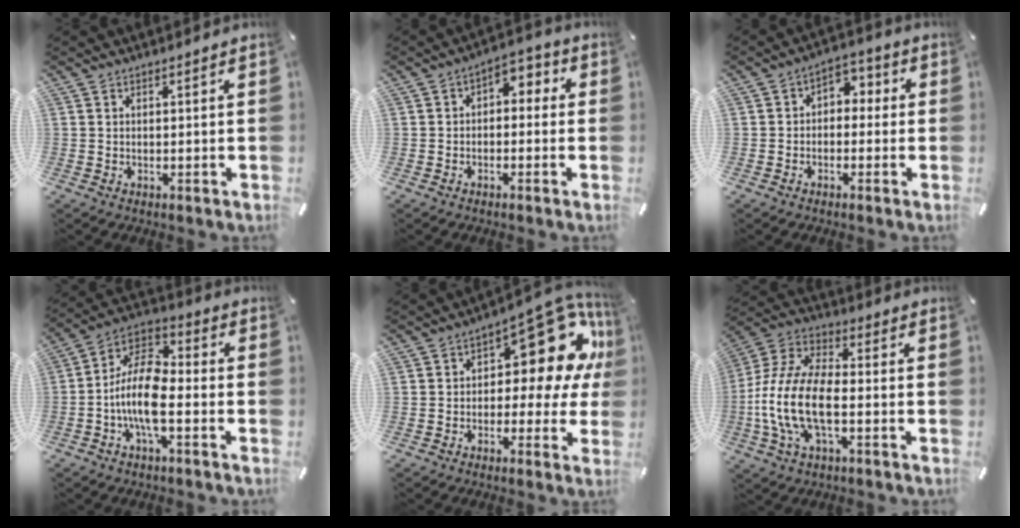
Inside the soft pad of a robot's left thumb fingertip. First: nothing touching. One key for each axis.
{"total": 3.7, "fx": -1.7, "fy": 2.6, "fz": 2.1, "tx": -0.031, "ty": 0.010, "tz": -0.039}
{"total": 4.2, "fx": -1.9, "fy": 3.3, "fz": 1.8, "tx": -0.022, "ty": 0.016, "tz": -0.041}
{"total": 13.3, "fx": -4.2, "fy": 6.2, "fz": 11.0, "tx": -0.237, "ty": 0.002, "tz": -0.078}
{"total": 18.3, "fx": 6.3, "fy": 9.6, "fz": 14.2, "tx": -0.165, "ty": -0.049, "tz": 0.104}
{"total": 14.4, "fx": -4.5, "fy": 7.2, "fz": 11.6, "tx": -0.268, "ty": -0.004, "tz": -0.086}